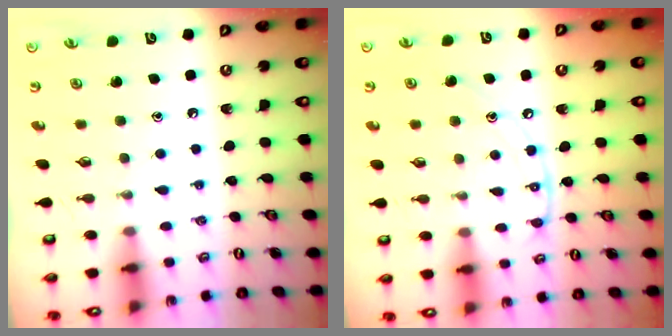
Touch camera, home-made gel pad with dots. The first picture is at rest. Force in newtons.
{"total": 10.0, "press": 9.9, "slide": 1.0}